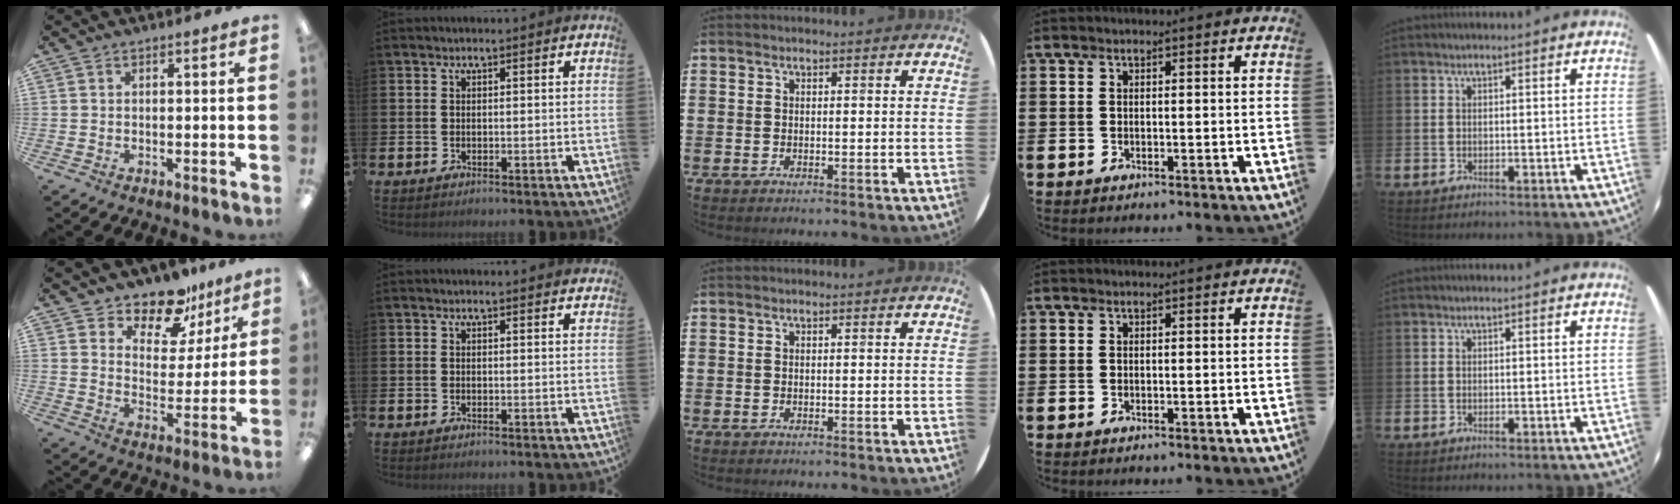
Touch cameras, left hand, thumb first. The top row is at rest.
{"thumb": {"total": 11.6, "force": [9.6, 5.3, 3.6], "torque": [-0.059, -0.073, 0.176]}, "index": {"total": 0.6, "force": [0.6, 0.0, 0.1], "torque": [-0.002, 0.000, 0.012]}}